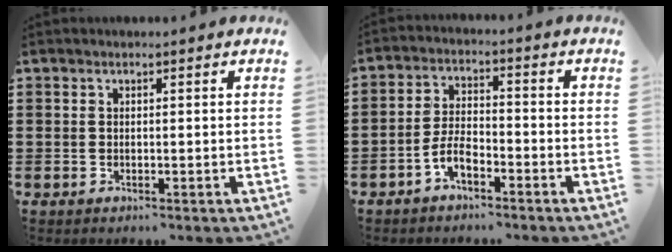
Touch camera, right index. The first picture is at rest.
{"total": 4.7, "force": [-2.8, 1.9, 3.2], "torque": [-0.084, 0.003, -0.062]}